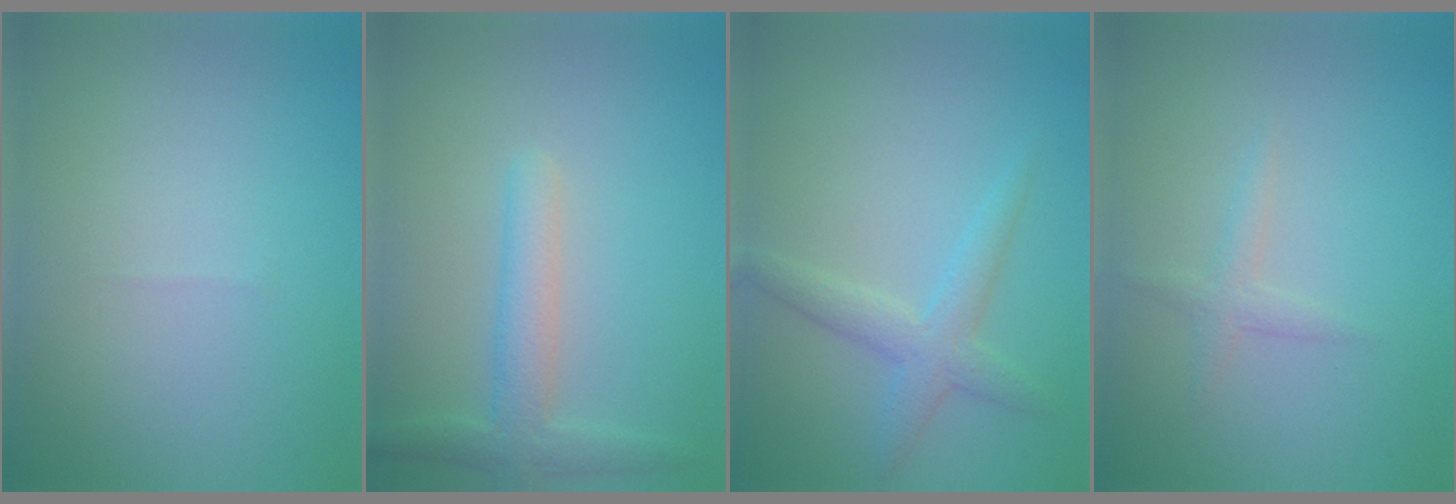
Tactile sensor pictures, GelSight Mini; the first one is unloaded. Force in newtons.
{"total": 3.1, "press": 3.0, "slide": 0.3}
{"total": 2.6, "press": 2.6, "slide": 0.0}
{"total": 1.2, "press": 1.2, "slide": 0.0}